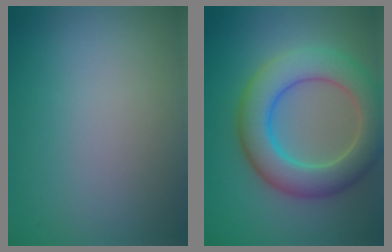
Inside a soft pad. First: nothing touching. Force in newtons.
{"total": 7.6, "press": 7.6, "slide": 0.4}